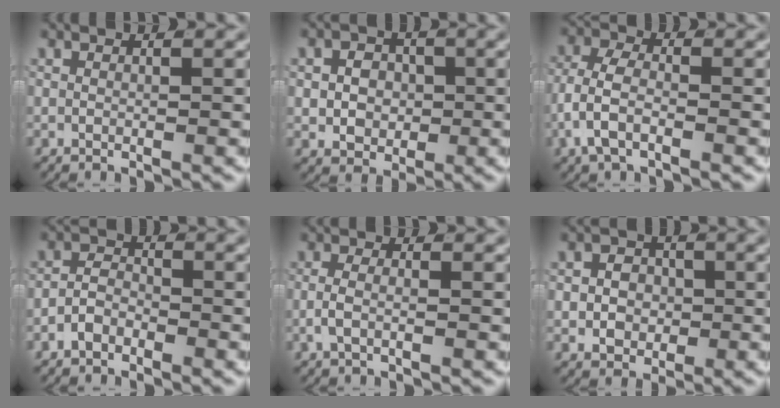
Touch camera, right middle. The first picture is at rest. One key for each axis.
{"total": 3.8, "fx": -0.4, "fy": 3.2, "fz": 1.9, "tx": -0.022, "ty": -0.013, "tz": -0.002}
{"total": 4.4, "fx": -1.4, "fy": 2.5, "fz": 3.2, "tx": -0.074, "ty": -0.008, "tz": -0.025}
{"total": 2.0, "fx": -1.4, "fy": 1.1, "fz": 0.8, "tx": -0.001, "ty": 0.002, "tz": -0.032}
{"total": 1.7, "fx": -0.7, "fy": 0.4, "fz": 1.4, "tx": -0.033, "ty": -0.002, "tz": -0.014}
{"total": 3.3, "fx": -0.7, "fy": 2.7, "fz": 1.6, "tx": -0.015, "ty": -0.008, "tz": -0.010}